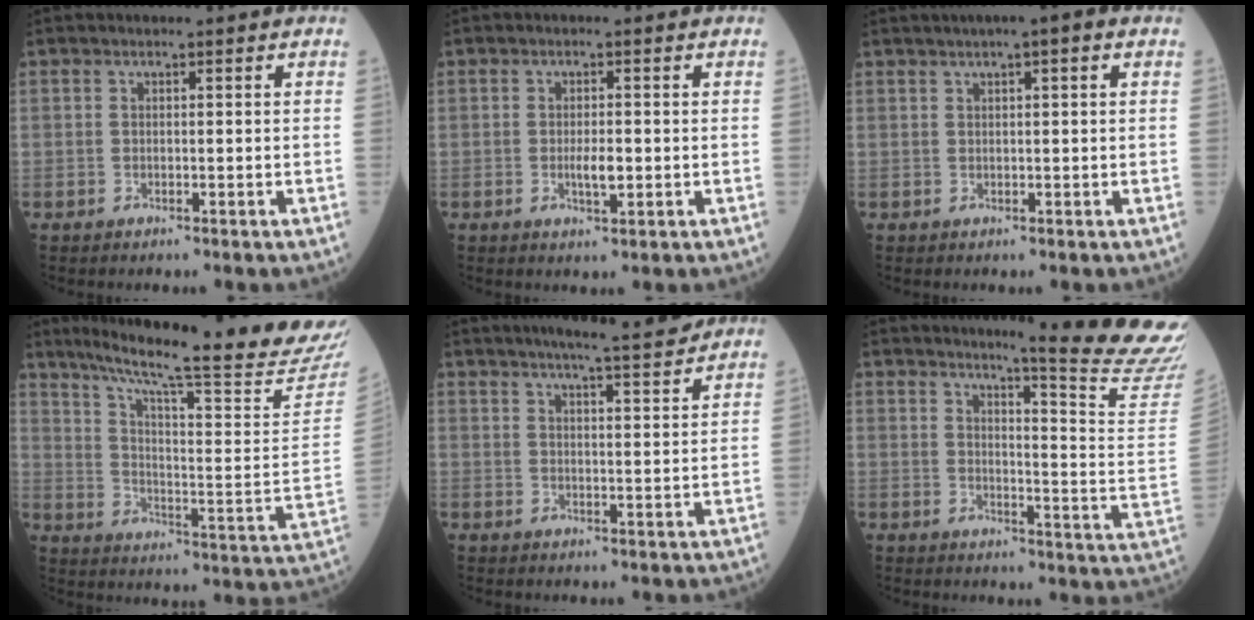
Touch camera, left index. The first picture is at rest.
{"total": 2.7, "force": [-0.4, 0.8, 2.6], "torque": [-0.050, -0.001, -0.004]}
{"total": 4.7, "force": [2.6, 0.5, 3.9], "torque": [-0.060, 0.023, 0.036]}
{"total": 26.7, "force": [23.7, -0.9, 12.2], "torque": [-0.196, -0.100, 0.312]}
{"total": 10.2, "force": [9.1, 0.1, 4.7], "torque": [-0.071, 0.004, 0.117]}
{"total": 18.1, "force": [17.0, -3.1, 5.7], "torque": [-0.087, -0.158, 0.187]}